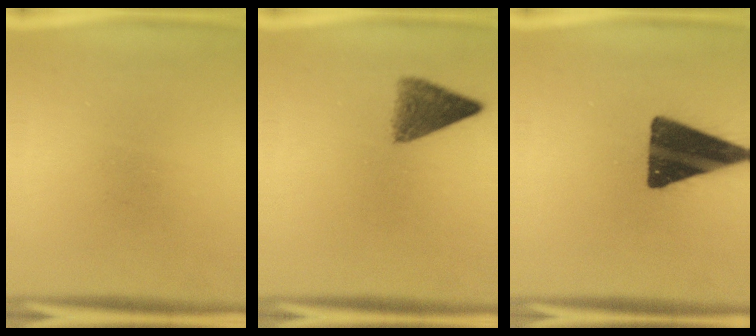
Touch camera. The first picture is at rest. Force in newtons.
{"total": 5.4}
{"total": 17.2}